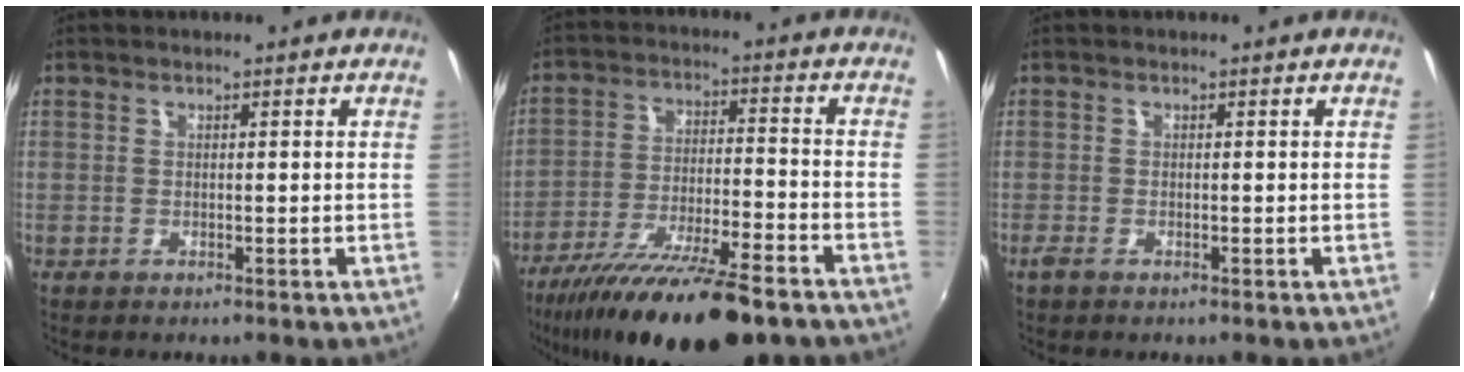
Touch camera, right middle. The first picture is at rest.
{"total": 20.7, "force": [-15.8, 4.2, 12.7], "torque": [-0.237, -0.047, -0.256]}
{"total": 1.0, "force": [-0.7, 0.3, 0.7], "torque": [-0.015, -0.005, -0.016]}